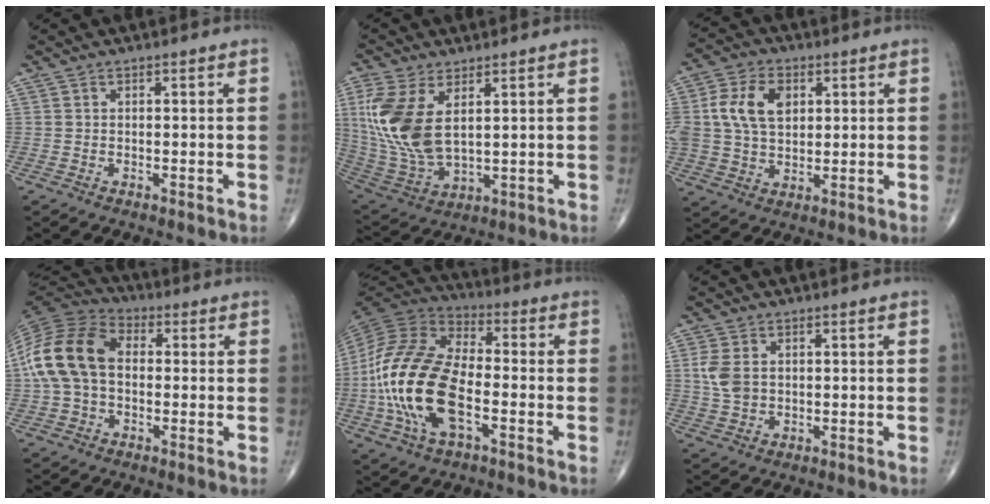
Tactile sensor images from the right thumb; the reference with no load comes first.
{"total": 15.1, "force": [3.8, 7.8, 12.3], "torque": [-0.274, -0.015, 0.090]}
{"total": 12.1, "force": [2.8, 8.2, 8.4], "torque": [-0.161, 0.004, 0.053]}
{"total": 14.9, "force": [0.3, 10.2, 10.8], "torque": [-0.217, 0.037, -0.004]}
{"total": 21.3, "force": [-4.4, 11.0, 17.7], "torque": [-0.369, 0.018, -0.084]}
{"total": 5.3, "force": [0.7, 3.8, 3.6], "torque": [-0.074, 0.000, 0.019]}